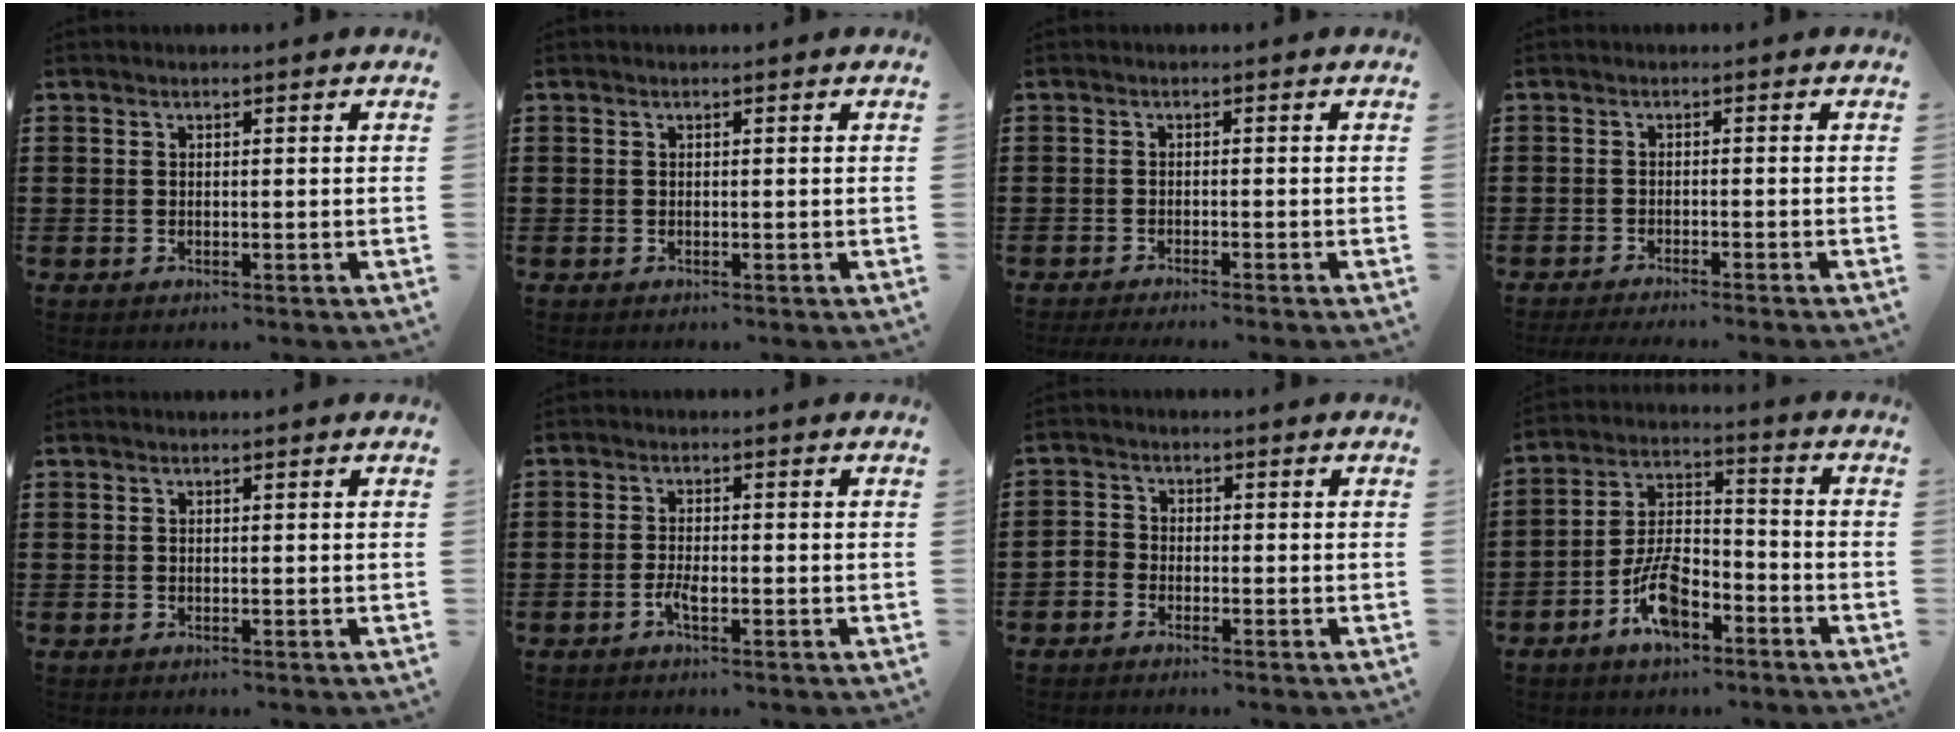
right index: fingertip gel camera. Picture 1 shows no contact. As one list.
[{"total": 0.0}, {"total": 1.2, "force": [-1.1, -0.3, 0.4], "torque": [-0.006, -0.001, -0.021]}, {"total": 1.8, "force": [-1.6, -0.4, 0.5], "torque": [-0.007, -0.001, -0.032]}, {"total": 0.0}, {"total": 2.5, "force": [-1.1, 0.7, 2.1], "torque": [-0.051, -0.002, -0.025]}, {"total": 2.1, "force": [-1.8, 1.1, 0.3], "torque": [-0.012, 0.005, -0.039]}, {"total": 9.0, "force": [-5.1, 4.0, 6.3], "torque": [-0.133, 0.006, -0.091]}]